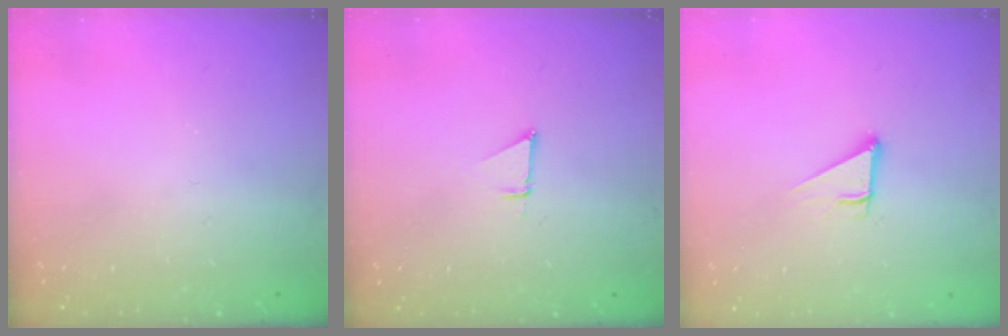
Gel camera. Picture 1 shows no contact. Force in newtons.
{"total": 2.5, "press": 2.5, "slide": 0.1}
{"total": 3.7, "press": 3.7, "slide": 0.2}